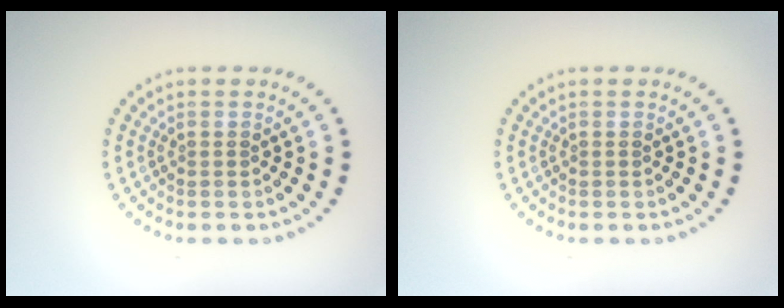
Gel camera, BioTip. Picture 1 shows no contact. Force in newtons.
{"total": 0.0}